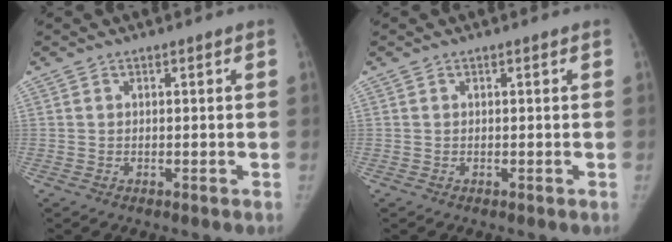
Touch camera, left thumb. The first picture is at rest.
{"total": 0.0}